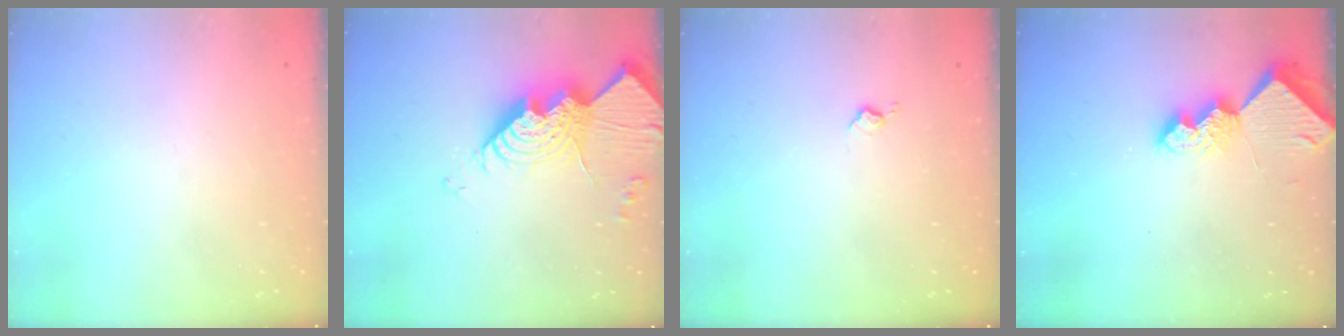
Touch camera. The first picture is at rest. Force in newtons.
{"total": 21.9, "press": 21.8, "slide": 2.2}
{"total": 5.6, "press": 5.6, "slide": 0.7}
{"total": 7.5, "press": 7.4, "slide": 0.8}